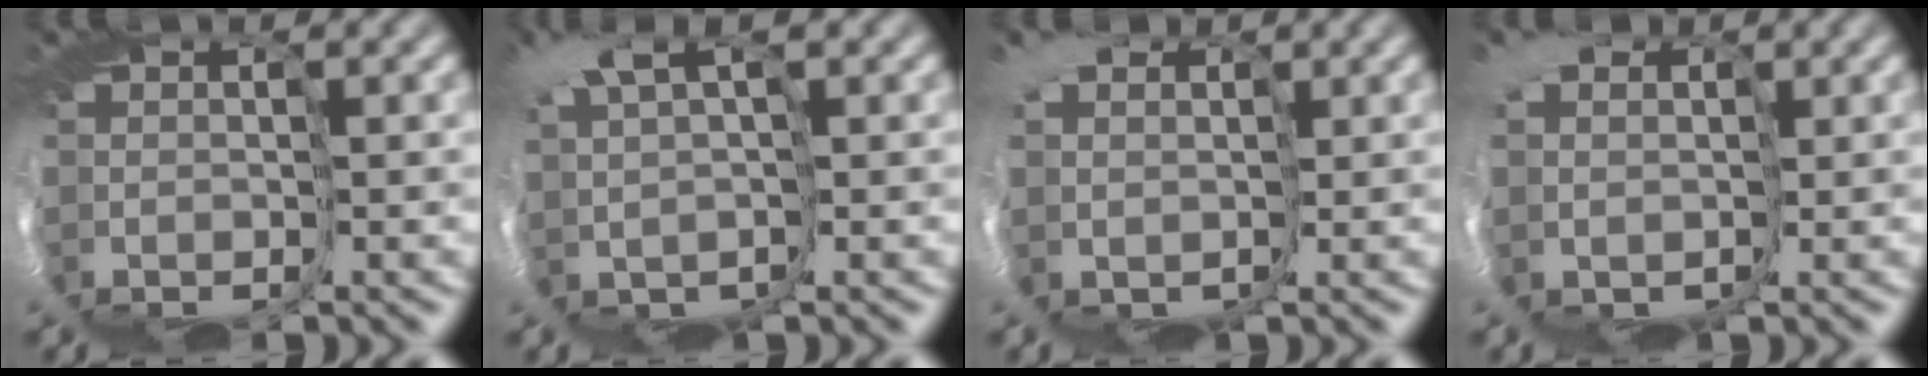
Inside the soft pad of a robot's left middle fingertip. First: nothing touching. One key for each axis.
{"total": 3.7, "fx": 2.1, "fy": 1.2, "fz": 2.8, "tx": -0.080, "ty": -0.001, "tz": 0.026}
{"total": 5.1, "fx": 1.7, "fy": 4.2, "fz": 2.3, "tx": -0.046, "ty": -0.014, "tz": 0.019}
{"total": 5.9, "fx": 1.5, "fy": 4.9, "fz": 2.8, "tx": -0.058, "ty": -0.014, "tz": 0.005}